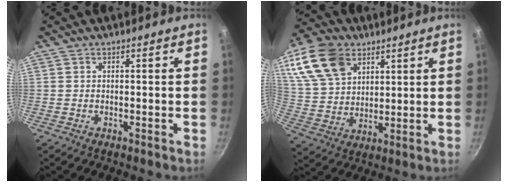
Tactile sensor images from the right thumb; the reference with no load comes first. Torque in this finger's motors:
{"motor_torque": [-0.06, 3.36, 0.14, 1.26, 0.09]}